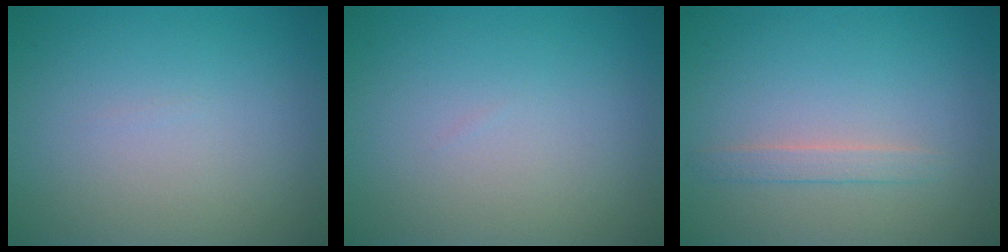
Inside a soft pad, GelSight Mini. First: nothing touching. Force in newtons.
{"total": 0.0}
{"total": 1.3, "press": 1.3, "slide": 0.1}